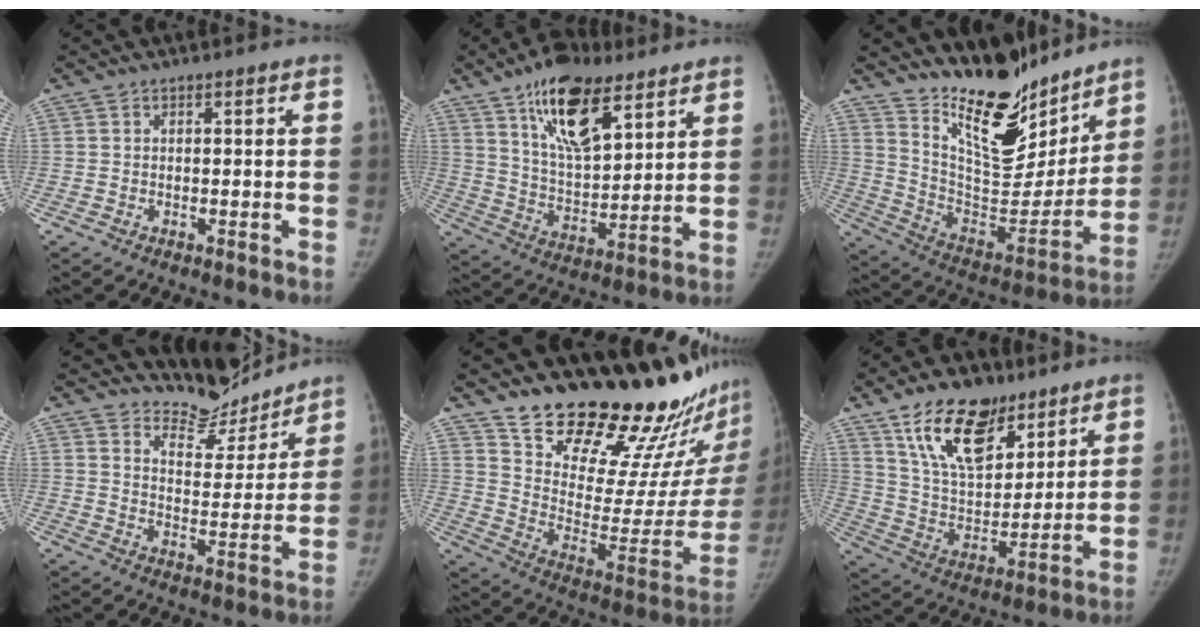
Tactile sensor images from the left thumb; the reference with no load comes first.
{"total": 17.4, "force": [10.2, 7.5, 11.9], "torque": [-0.169, -0.048, 0.180]}
{"total": 22.6, "force": [17.8, 8.6, 11.1], "torque": [-0.119, -0.127, 0.297]}
{"total": 10.2, "force": [9.9, 2.4, -0.4], "torque": [0.036, -0.097, 0.154]}
{"total": 27.5, "force": [23.1, 7.5, 13.0], "torque": [-0.152, -0.182, 0.332]}
{"total": 18.1, "force": [11.4, 9.7, 10.2], "torque": [-0.126, -0.057, 0.206]}